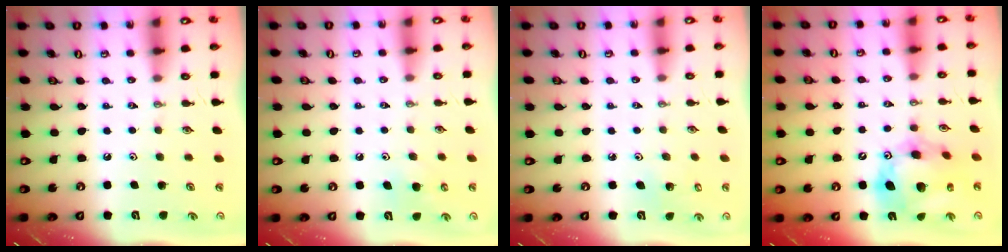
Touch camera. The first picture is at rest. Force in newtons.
{"total": 5.9, "press": 5.8, "slide": 0.6}
{"total": 3.2, "press": 3.1, "slide": 0.4}
{"total": 16.7, "press": 16.6, "slide": 1.7}